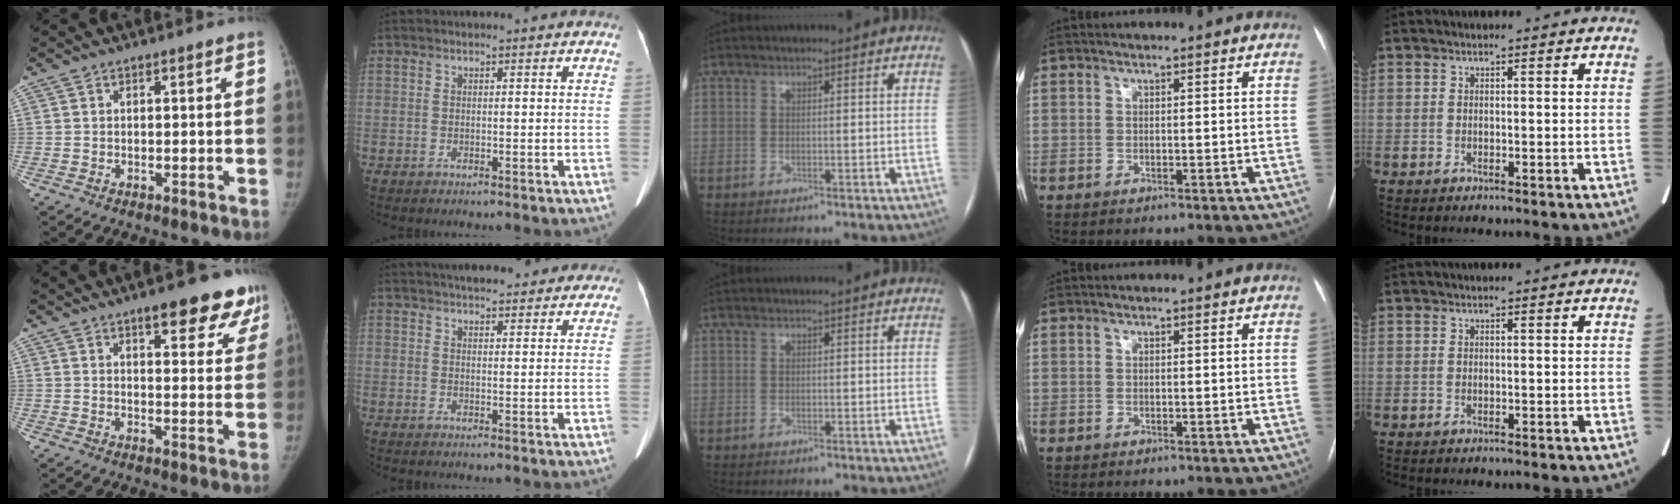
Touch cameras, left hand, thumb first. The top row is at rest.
{"thumb": {"total": 13.5, "force": [9.2, 4.7, 8.7], "torque": [-0.061, -0.042, 0.110]}, "index": {"total": 11.6, "force": [10.1, 3.2, 4.7], "torque": [-0.043, 0.021, 0.116]}}